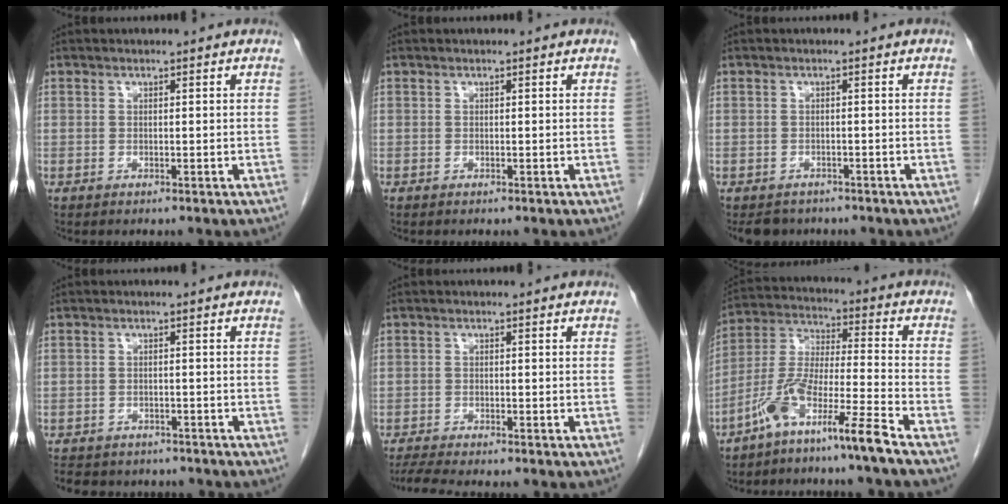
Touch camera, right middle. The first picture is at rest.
{"total": 0.0}
{"total": 4.1, "force": [-3.4, 2.2, 0.5], "torque": [-0.002, 0.000, -0.049]}
{"total": 10.5, "force": [-9.0, 4.2, 3.2], "torque": [-0.068, 0.001, -0.111]}
{"total": 5.1, "force": [-4.6, 0.1, 2.3], "torque": [-0.039, -0.015, -0.076]}
{"total": 11.2, "force": [-8.1, -1.3, 7.6], "torque": [-0.157, -0.010, -0.154]}